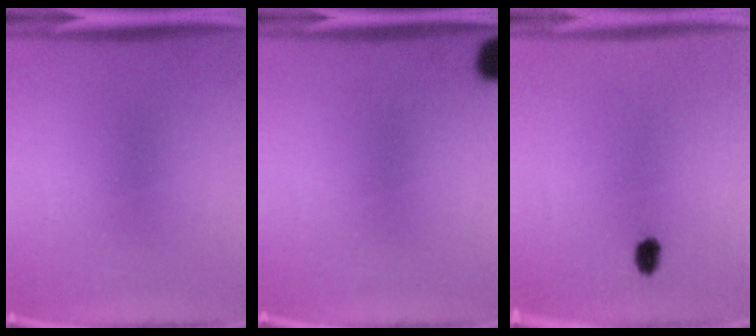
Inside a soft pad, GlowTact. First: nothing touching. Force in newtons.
{"total": 5.5}
{"total": 2.2}